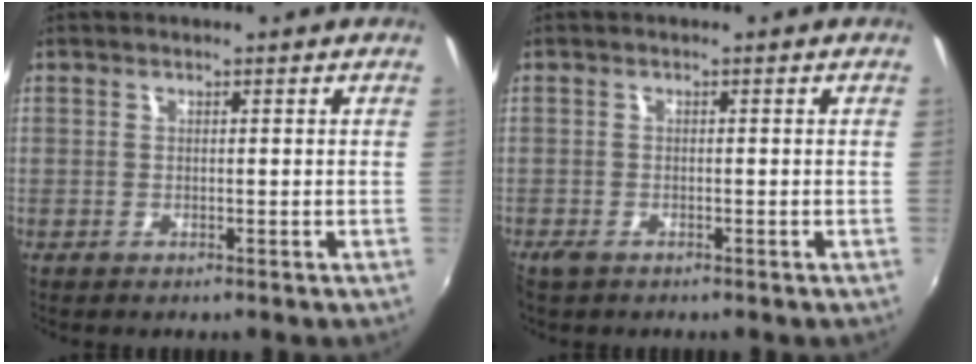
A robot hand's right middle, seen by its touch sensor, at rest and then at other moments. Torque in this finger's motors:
{"motor_torque": [1.09, -1.04, 0.44, 0.14]}